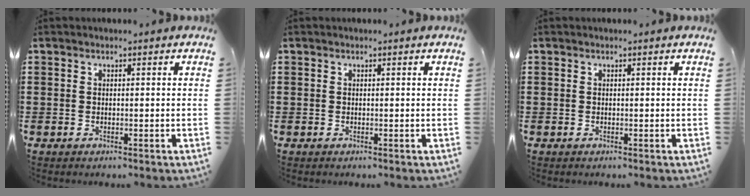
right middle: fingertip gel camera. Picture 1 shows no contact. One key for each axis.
{"total": 0.0}
{"total": 0.0}